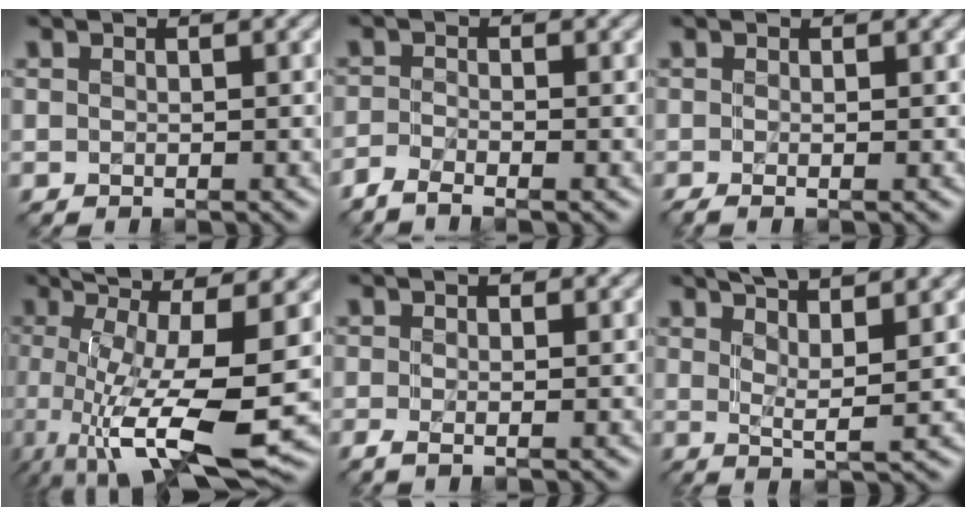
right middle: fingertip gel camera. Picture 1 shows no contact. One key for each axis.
{"total": 2.2, "fx": -1.8, "fy": 0.3, "fz": 1.2, "tx": -0.027, "ty": -0.011, "tz": -0.047}
{"total": 1.4, "fx": -0.4, "fy": 0.4, "fz": 1.3, "tx": -0.022, "ty": -0.007, "tz": -0.008}
{"total": 15.3, "fx": -1.8, "fy": 4.7, "fz": 14.4, "tx": -0.242, "ty": -0.011, "tz": -0.017}
{"total": 2.1, "fx": 0.0, "fy": 0.8, "fz": 1.9, "tx": -0.037, "ty": -0.002, "tz": -0.006}
{"total": 6.9, "fx": 4.1, "fy": 1.4, "fz": 5.4, "tx": -0.070, "ty": 0.016, "tz": 0.045}